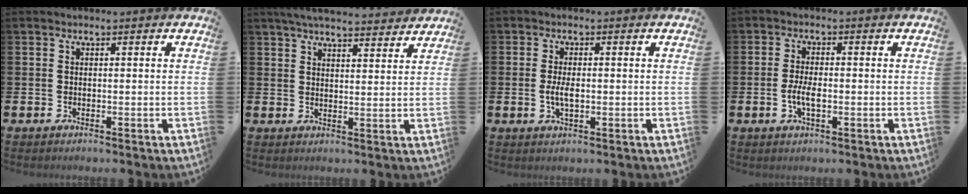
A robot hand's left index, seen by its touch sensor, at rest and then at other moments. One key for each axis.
{"total": 4.7, "fx": 4.5, "fy": 0.4, "fz": 1.3, "tx": -0.035, "ty": -0.021, "tz": 0.080}
{"total": 3.0, "fx": -0.3, "fy": 1.3, "fz": 2.6, "tx": -0.057, "ty": -0.001, "tz": -0.007}
{"total": 3.2, "fx": -0.7, "fy": 1.3, "fz": 2.9, "tx": -0.052, "ty": 0.003, "tz": -0.013}